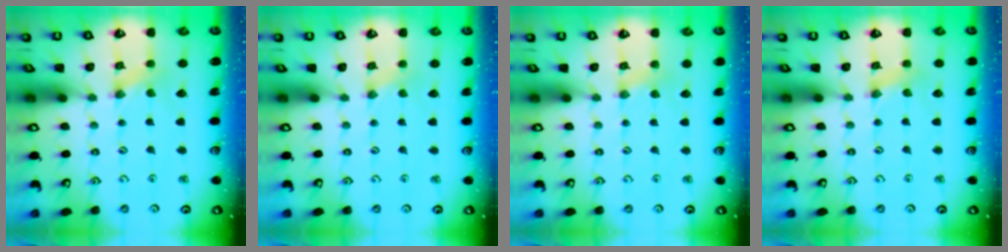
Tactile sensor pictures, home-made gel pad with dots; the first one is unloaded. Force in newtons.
{"total": 0.0}
{"total": 2.9, "press": 2.9, "slide": 0.4}
{"total": 1.3, "press": 1.3, "slide": 0.3}